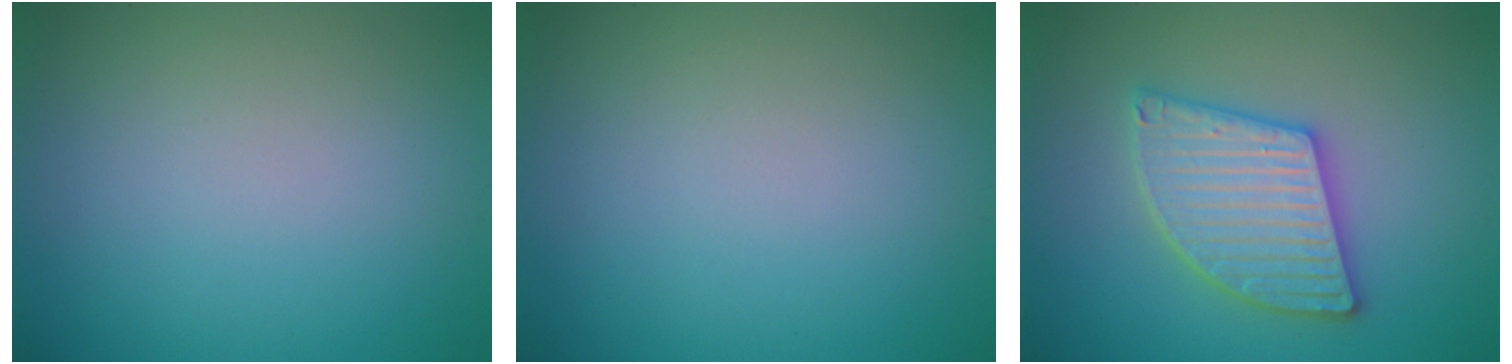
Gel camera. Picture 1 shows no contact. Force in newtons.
{"total": 0.0}
{"total": 5.4, "press": 5.4, "slide": 0.6}